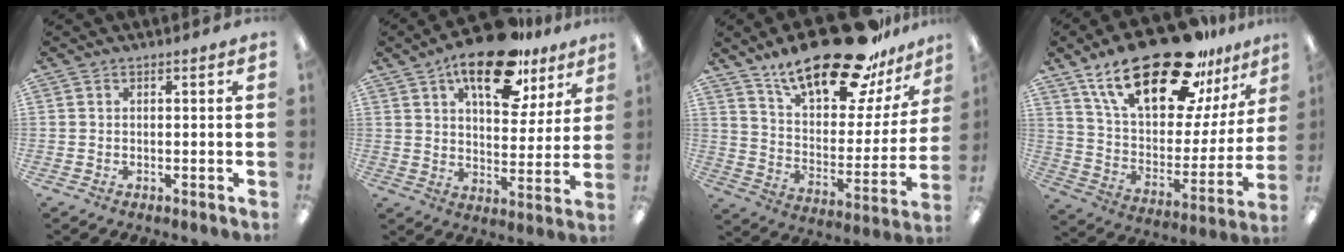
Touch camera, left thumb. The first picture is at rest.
{"total": 17.9, "force": [11.6, 8.1, 11.0], "torque": [-0.163, -0.054, 0.193]}
{"total": 26.1, "force": [19.3, 9.9, 14.5], "torque": [-0.223, -0.119, 0.327]}
{"total": 28.5, "force": [19.2, 11.2, 17.8], "torque": [-0.298, -0.116, 0.325]}